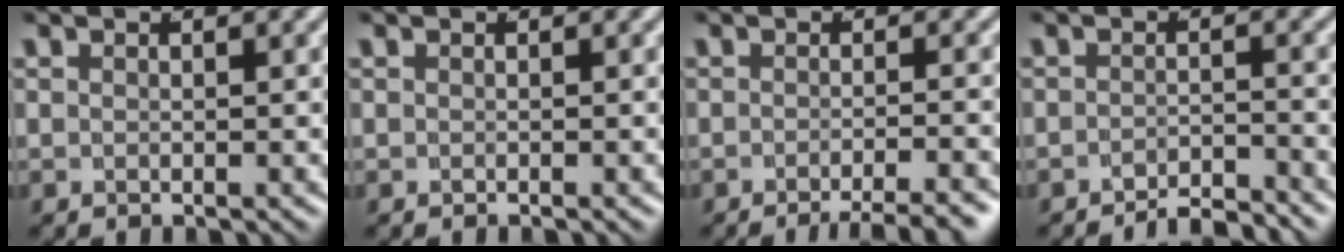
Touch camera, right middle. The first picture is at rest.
{"total": 0.0}
{"total": 4.7, "force": [-3.8, 0.7, 2.6], "torque": [-0.023, 0.004, -0.064]}
{"total": 3.4, "force": [-3.4, 0.2, 0.6], "torque": [-0.001, 0.000, -0.063]}